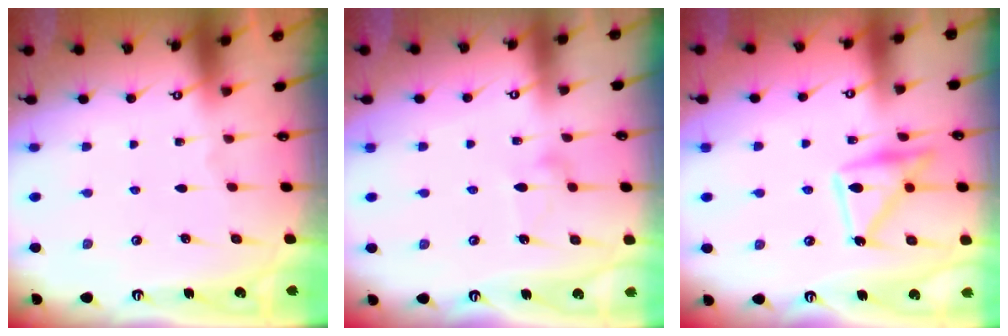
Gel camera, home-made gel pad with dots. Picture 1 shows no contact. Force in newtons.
{"total": 7.0, "press": 7.0, "slide": 0.4}
{"total": 15.5, "press": 15.5, "slide": 0.9}